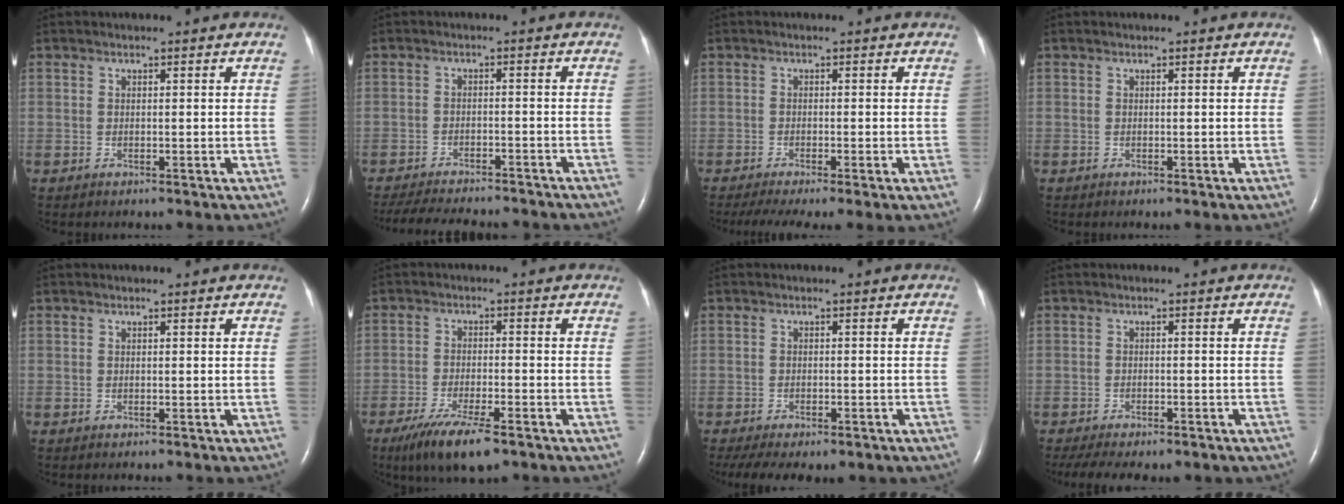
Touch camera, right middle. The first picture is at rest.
{"total": 16.9, "force": [-15.0, 3.4, 6.9], "torque": [-0.150, -0.023, -0.200]}
{"total": 7.3, "force": [-5.1, 0.8, 5.3], "torque": [-0.083, -0.019, -0.085]}
{"total": 0.0}
{"total": 0.0}
{"total": 8.9, "force": [-6.0, 1.5, 6.5], "torque": [-0.121, -0.022, -0.098]}
{"total": 11.8, "force": [-8.5, 4.7, 6.7], "torque": [-0.130, -0.006, -0.111]}
{"total": 10.7, "force": [-8.3, 3.4, 5.7], "torque": [-0.095, 0.000, -0.112]}